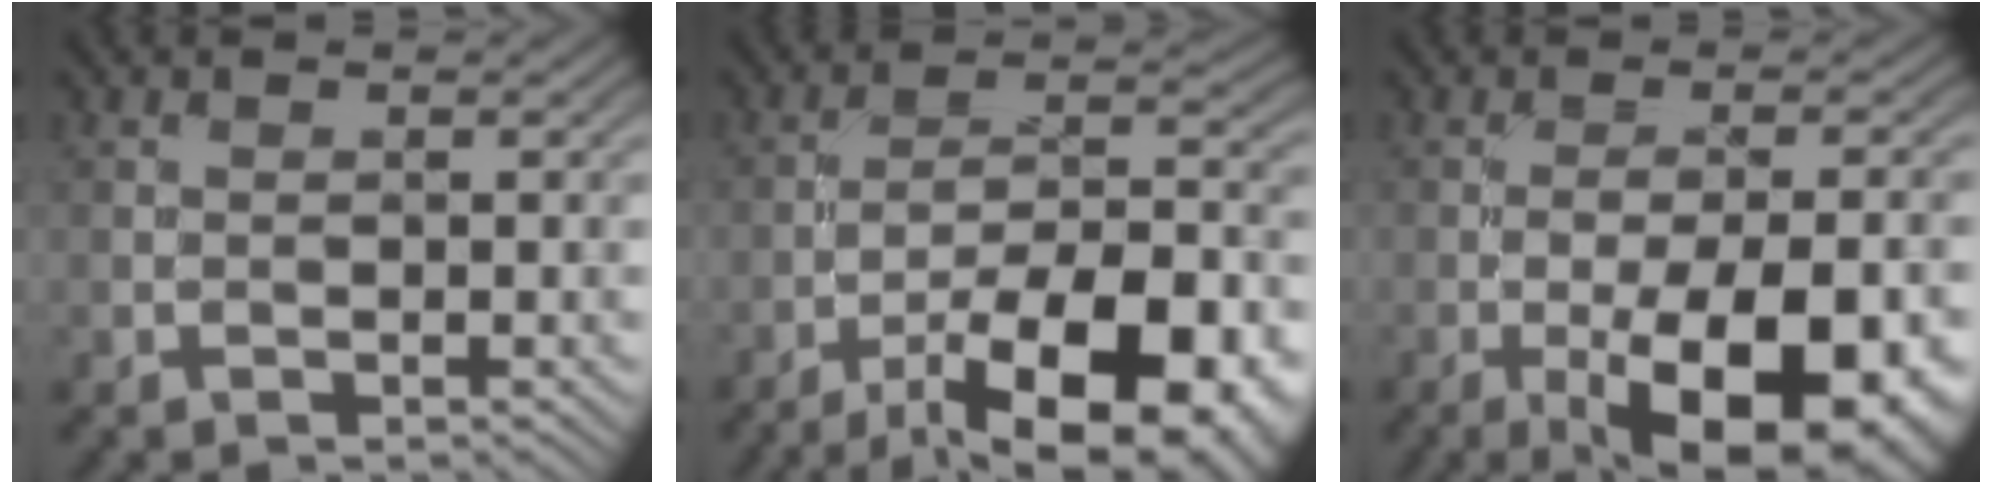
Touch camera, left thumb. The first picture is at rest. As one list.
[{"total": 17.8, "force": [-11.1, 6.2, 12.4], "torque": [-0.170, -0.014, -0.166]}, {"total": 14.6, "force": [-6.6, 5.3, 11.8], "torque": [-0.160, -0.012, -0.083]}]